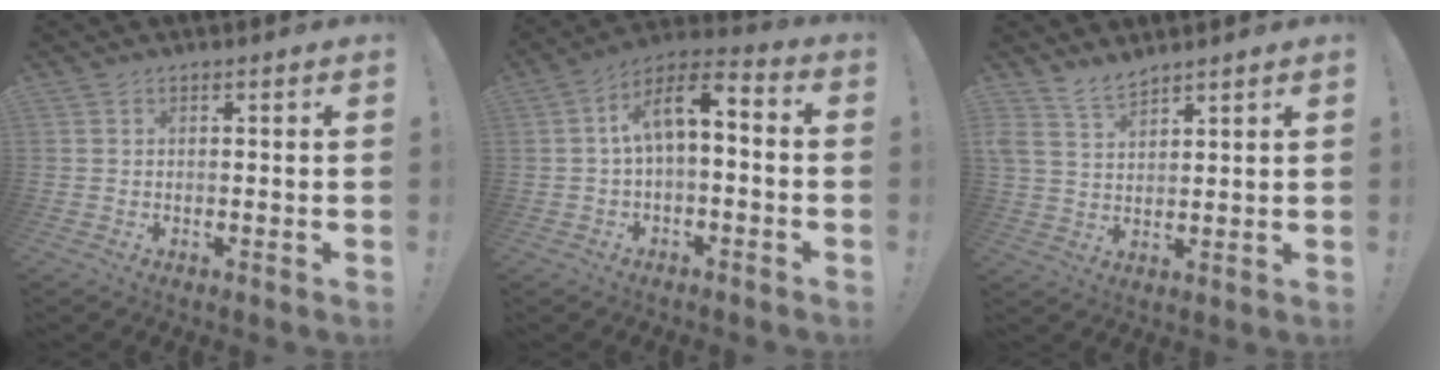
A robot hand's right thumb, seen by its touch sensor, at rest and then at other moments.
{"total": 9.7, "force": [0.8, 4.5, 8.6], "torque": [-0.139, 0.009, 0.014]}
{"total": 5.9, "force": [5.3, 2.0, 1.9], "torque": [-0.044, -0.025, 0.102]}